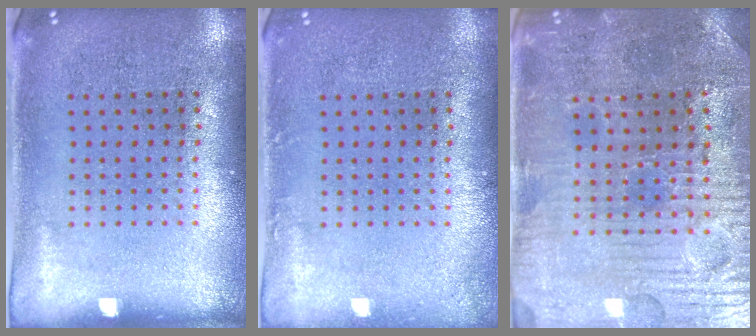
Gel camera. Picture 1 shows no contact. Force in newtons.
{"total": 0.7, "press": 0.7, "slide": 0.1}
{"total": 3.6, "press": 3.6, "slide": 0.5}